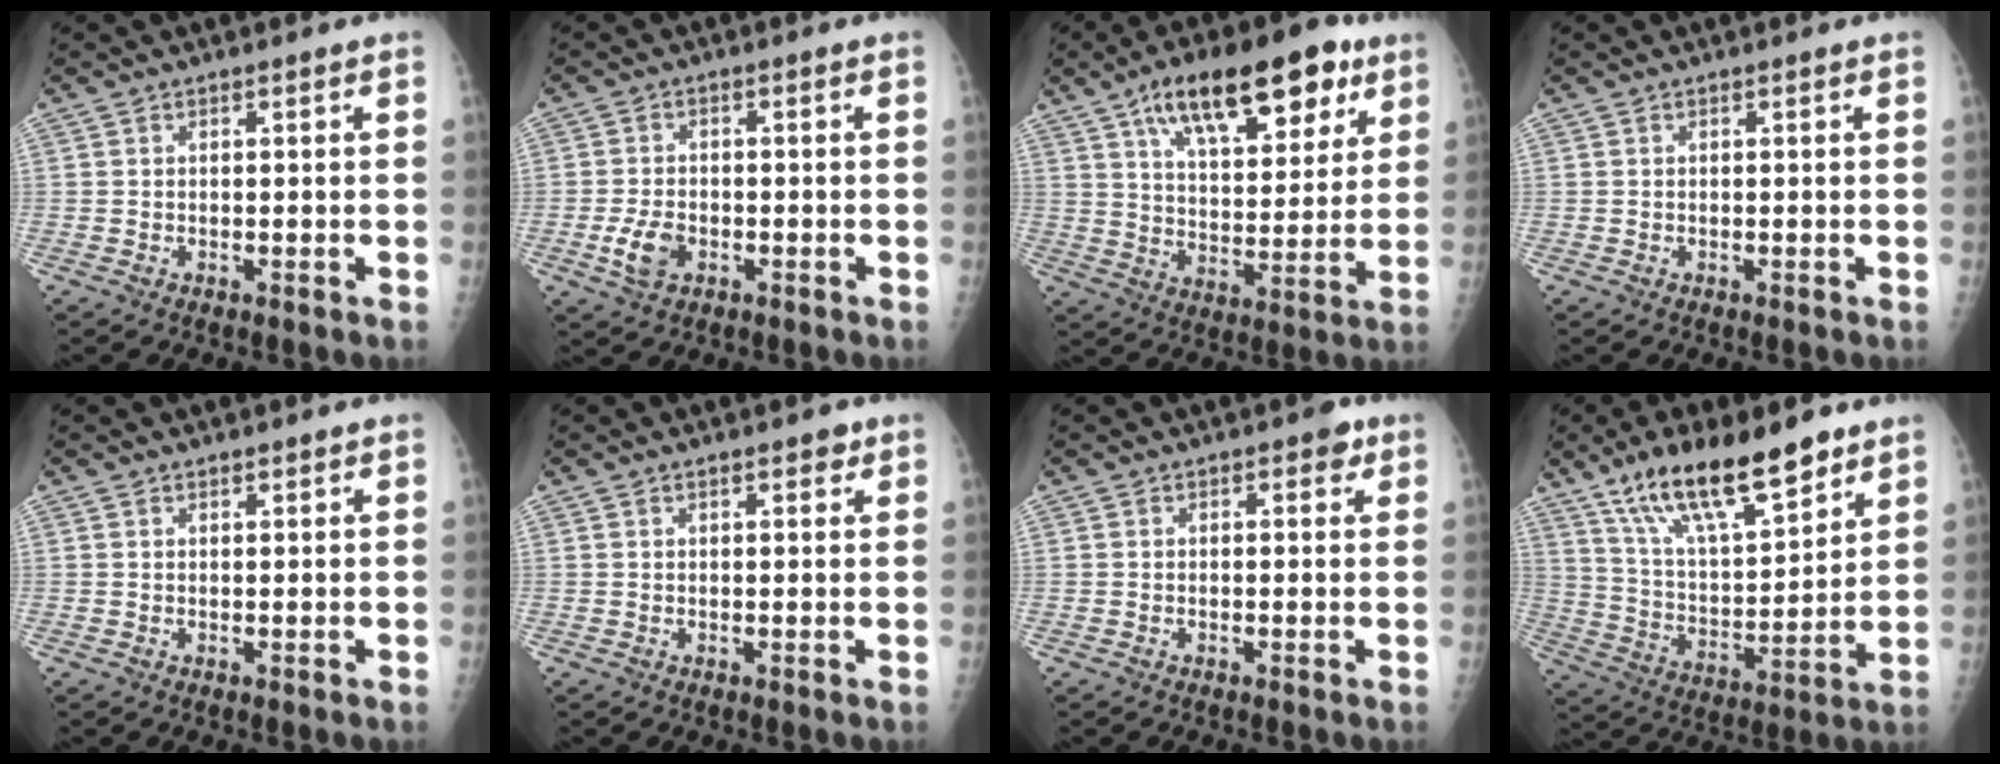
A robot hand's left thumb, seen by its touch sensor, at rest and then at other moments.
{"total": 4.9, "force": [-1.6, 3.2, 3.3], "torque": [-0.063, 0.003, -0.029]}
{"total": 21.2, "force": [11.5, 9.3, 15.2], "torque": [-0.197, -0.022, 0.186]}
{"total": 0.0}
{"total": 0.7, "force": [0.7, 0.3, 0.2], "torque": [-0.004, -0.005, 0.011]}
{"total": 2.1, "force": [1.4, 1.0, 1.3], "torque": [-0.008, -0.005, 0.016]}
{"total": 2.0, "force": [1.0, 1.2, 1.3], "torque": [-0.001, 0.000, 0.007]}
{"total": 19.6, "force": [13.2, 6.4, 13.1], "torque": [-0.197, -0.057, 0.240]}